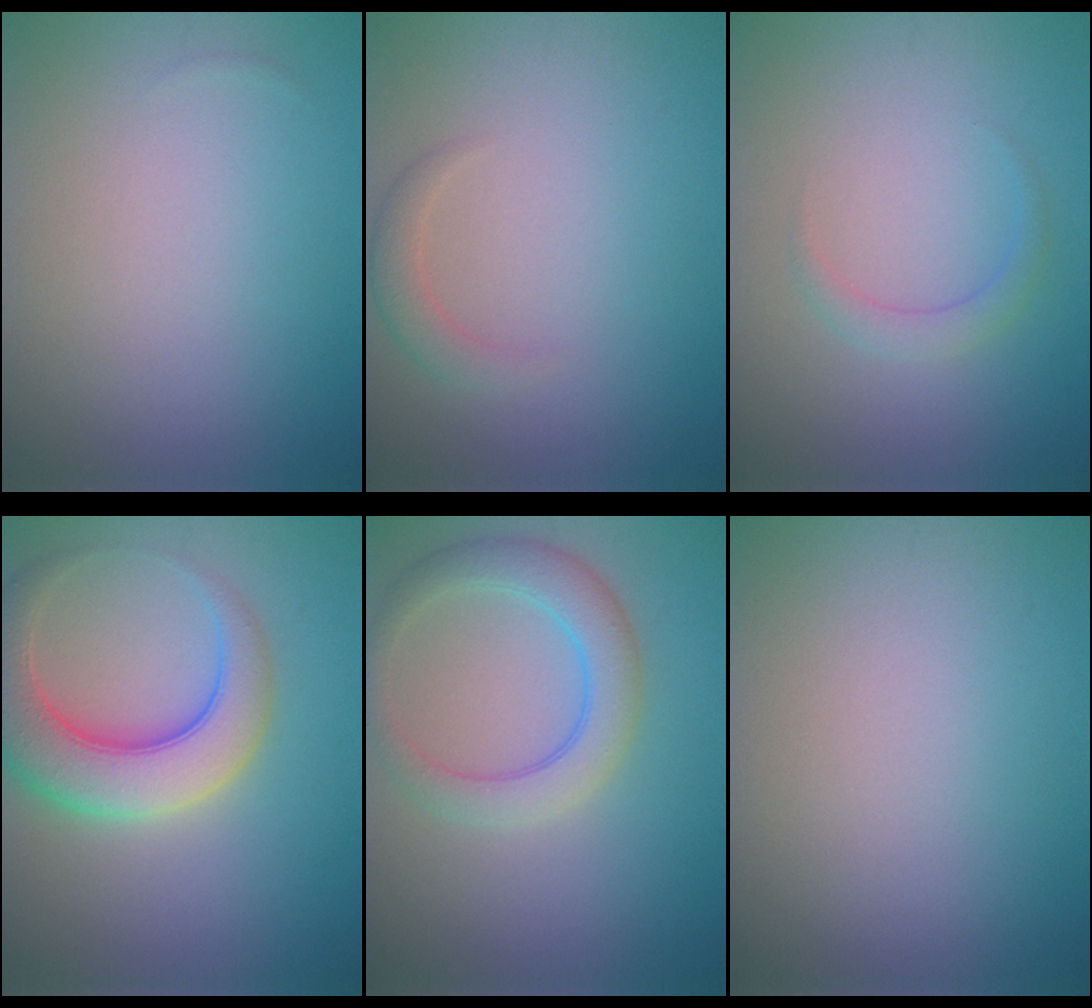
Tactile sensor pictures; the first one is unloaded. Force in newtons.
{"total": 1.7, "press": 1.7, "slide": 0.1}
{"total": 1.5, "press": 1.5, "slide": 0.1}
{"total": 7.4, "press": 7.4, "slide": 0.3}
{"total": 4.1, "press": 4.1, "slide": 0.2}
{"total": 0.0}